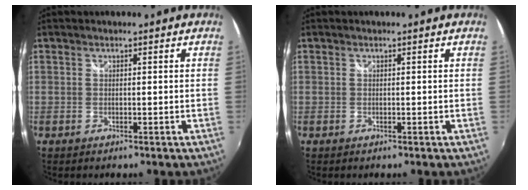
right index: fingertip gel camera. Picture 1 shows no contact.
{"total": 0.0}